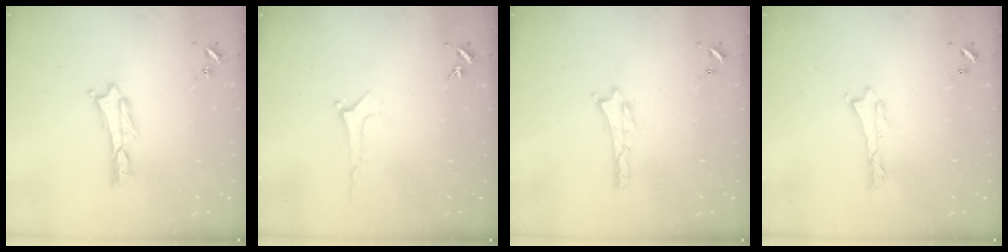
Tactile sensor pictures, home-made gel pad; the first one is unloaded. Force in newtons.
{"total": 0.0}
{"total": 0.0}
{"total": 0.0}